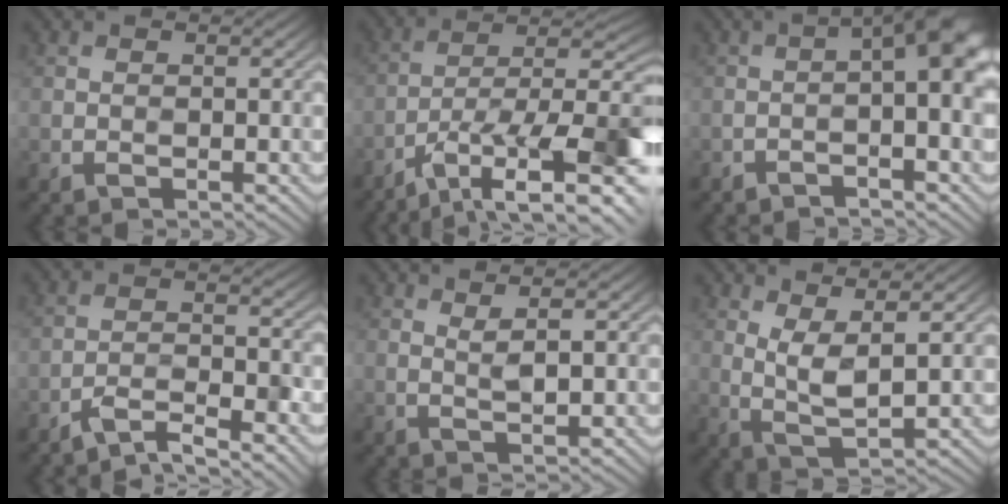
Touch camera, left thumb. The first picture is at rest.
{"total": 16.1, "force": [-6.1, 6.4, 13.4], "torque": [-0.211, -0.023, -0.084]}
{"total": 7.0, "force": [-1.4, 1.0, 6.8], "torque": [-0.078, 0.018, -0.020]}
{"total": 5.2, "force": [-3.6, 1.0, 3.5], "torque": [-0.064, 0.005, -0.061]}
{"total": 2.1, "force": [1.9, -0.1, 1.1], "torque": [-0.024, 0.006, 0.031]}
{"total": 4.0, "force": [2.7, 0.5, 3.0], "torque": [-0.075, 0.001, 0.057]}